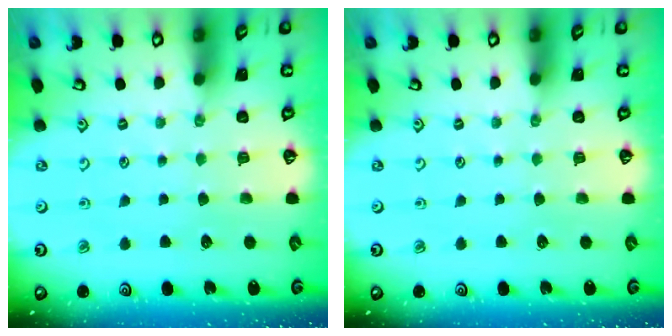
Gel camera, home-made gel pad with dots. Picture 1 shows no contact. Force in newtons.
{"total": 0.0}